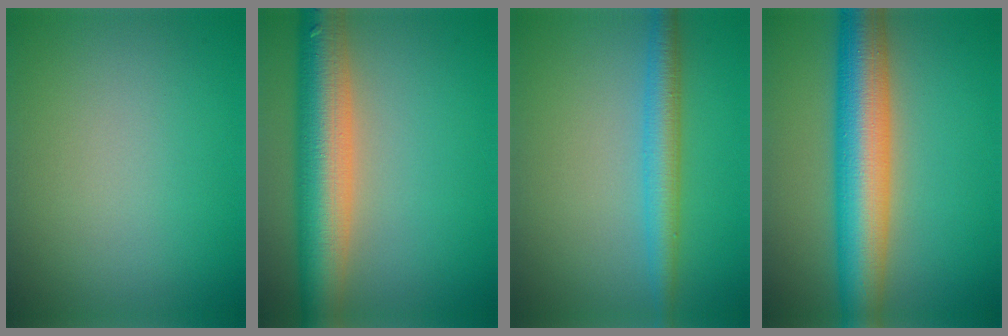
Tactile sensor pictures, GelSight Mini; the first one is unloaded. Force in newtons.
{"total": 8.9, "press": 8.9, "slide": 0.5}
{"total": 3.5, "press": 3.5, "slide": 0.1}
{"total": 9.3, "press": 9.3, "slide": 0.5}